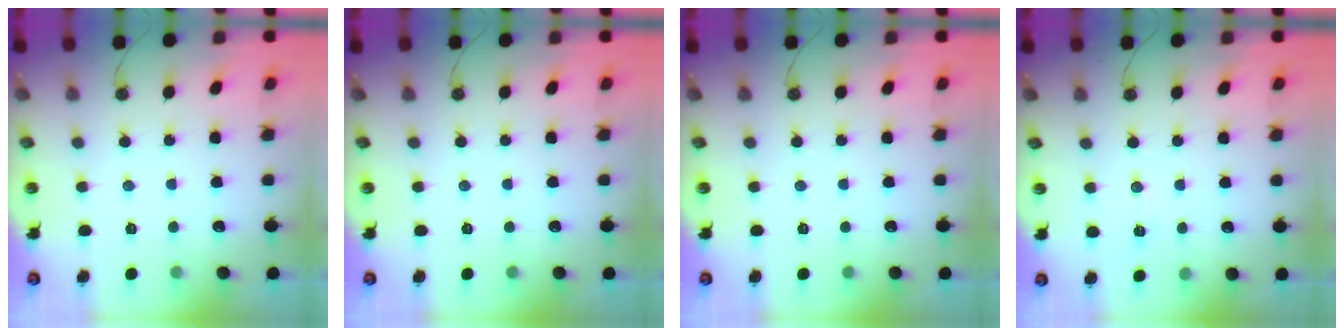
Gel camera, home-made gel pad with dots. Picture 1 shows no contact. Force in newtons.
{"total": 0.0}
{"total": 0.0}
{"total": 6.7, "press": 5.0, "slide": 4.5}